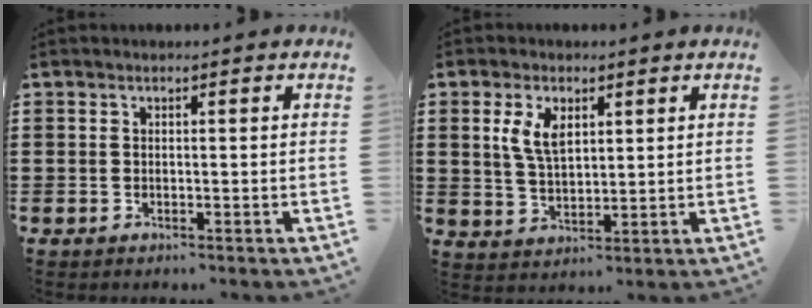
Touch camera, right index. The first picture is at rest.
{"total": 5.4, "force": [2.0, 2.8, 4.2], "torque": [-0.091, 0.009, 0.035]}